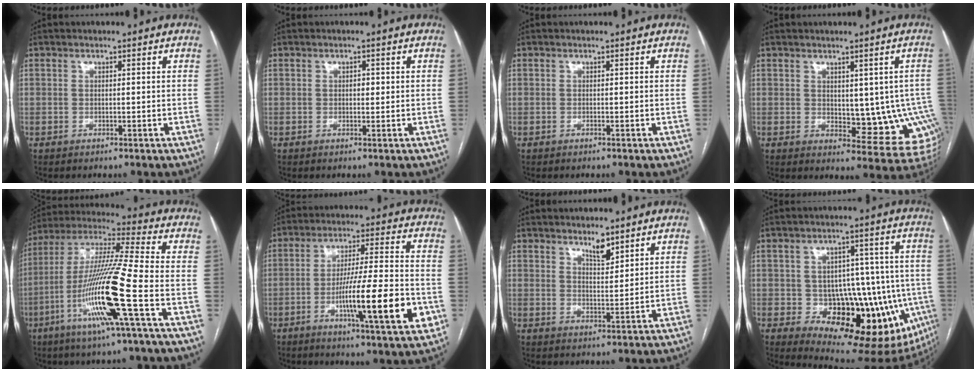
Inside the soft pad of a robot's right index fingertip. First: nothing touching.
{"total": 0.9, "force": [0.1, 0.5, 0.7], "torque": [-0.009, 0.002, 0.000]}
{"total": 0.0}
{"total": 10.0, "force": [0.0, 5.1, 8.7], "torque": [-0.081, 0.000, 0.015]}
{"total": 17.7, "force": [-6.1, -1.0, 16.6], "torque": [-0.334, -0.016, -0.122]}
{"total": 16.5, "force": [-5.2, 0.8, 15.7], "torque": [-0.246, -0.009, -0.079]}
{"total": 3.3, "force": [2.7, 0.8, 1.7], "torque": [-0.033, -0.007, 0.048]}
{"total": 18.3, "force": [-5.6, 9.8, 14.5], "torque": [-0.144, 0.022, -0.055]}